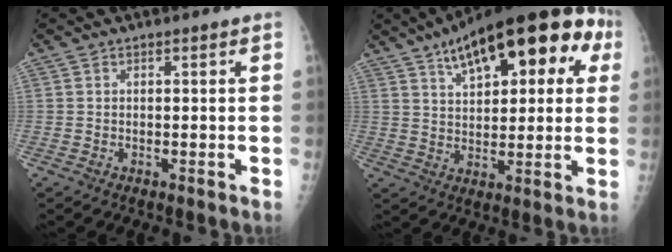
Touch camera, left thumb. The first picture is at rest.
{"total": 22.1, "force": [9.4, 9.6, 17.5], "torque": [-0.229, 0.016, 0.136]}